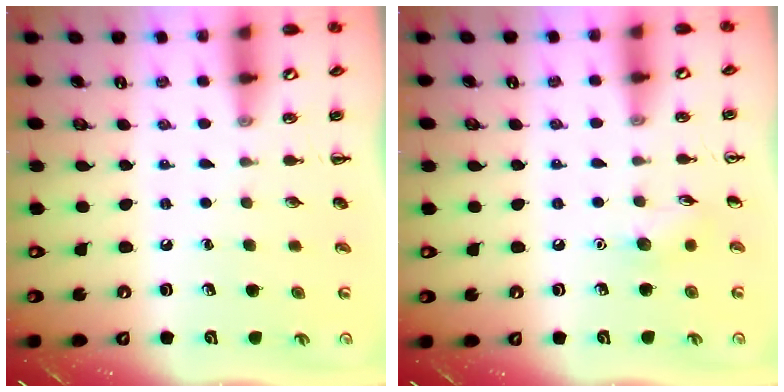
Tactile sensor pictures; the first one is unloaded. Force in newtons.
{"total": 6.2, "press": 6.0, "slide": 1.7}